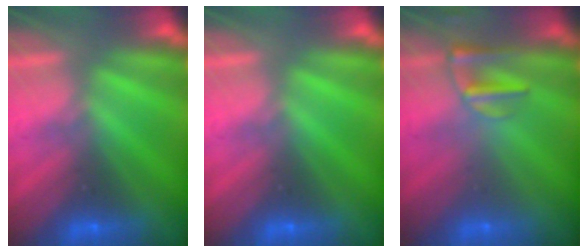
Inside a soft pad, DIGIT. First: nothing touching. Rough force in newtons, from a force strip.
{"total": 0.0}
{"total": 2.4}